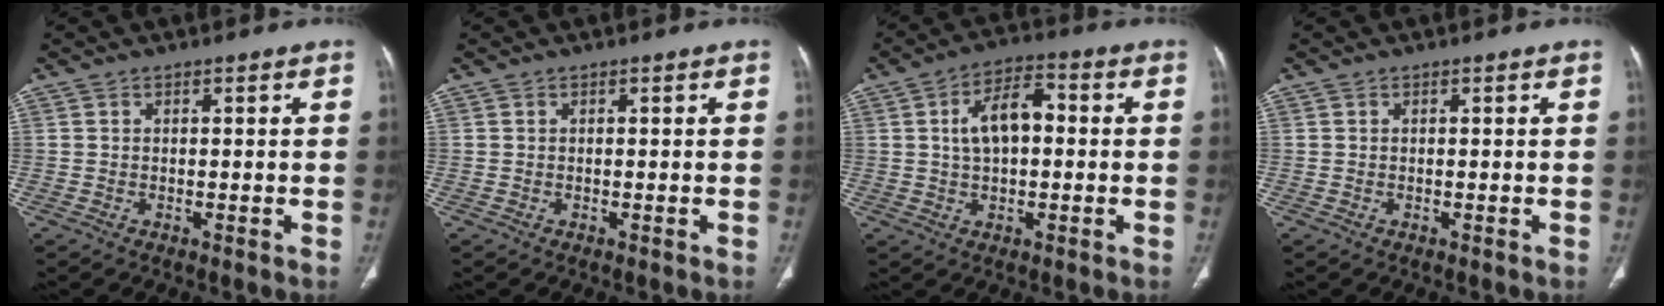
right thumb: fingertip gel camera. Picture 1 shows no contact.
{"total": 0.0}
{"total": 9.0, "force": [1.0, 5.0, 7.4], "torque": [-0.122, 0.022, 0.011]}
{"total": 0.0}